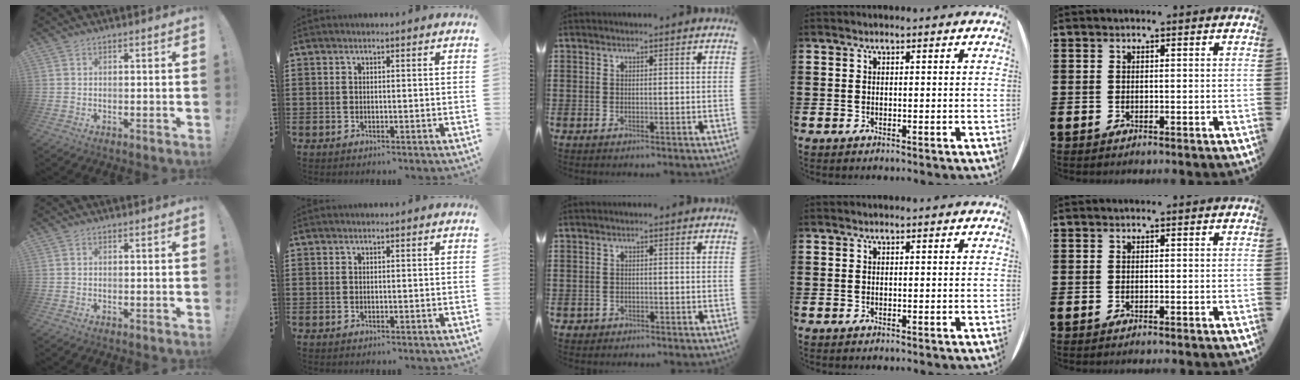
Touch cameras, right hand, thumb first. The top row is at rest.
{"middle": {"total": 0.9, "force": [-0.7, 0.5, 0.0], "torque": [-0.002, 0.002, -0.017]}}